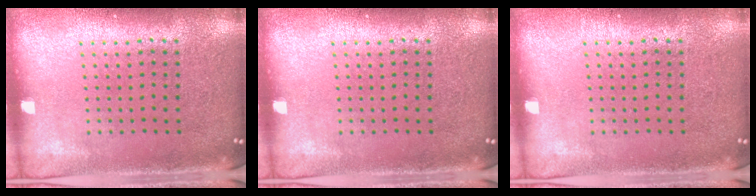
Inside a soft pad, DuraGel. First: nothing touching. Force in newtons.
{"total": 0.0}
{"total": 0.0}